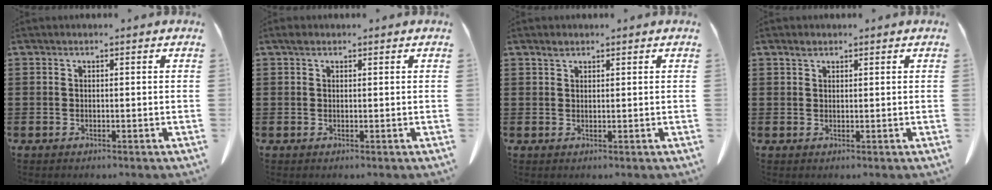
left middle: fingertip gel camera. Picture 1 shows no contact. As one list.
[{"total": 0.9, "force": [0.5, 0.5, 0.5], "torque": [-0.013, 0.004, 0.008]}, {"total": 1.0, "force": [0.8, 0.5, 0.4], "torque": [-0.010, 0.003, 0.016]}, {"total": 1.0, "force": [0.8, 0.5, 0.4], "torque": [-0.010, 0.003, 0.015]}]